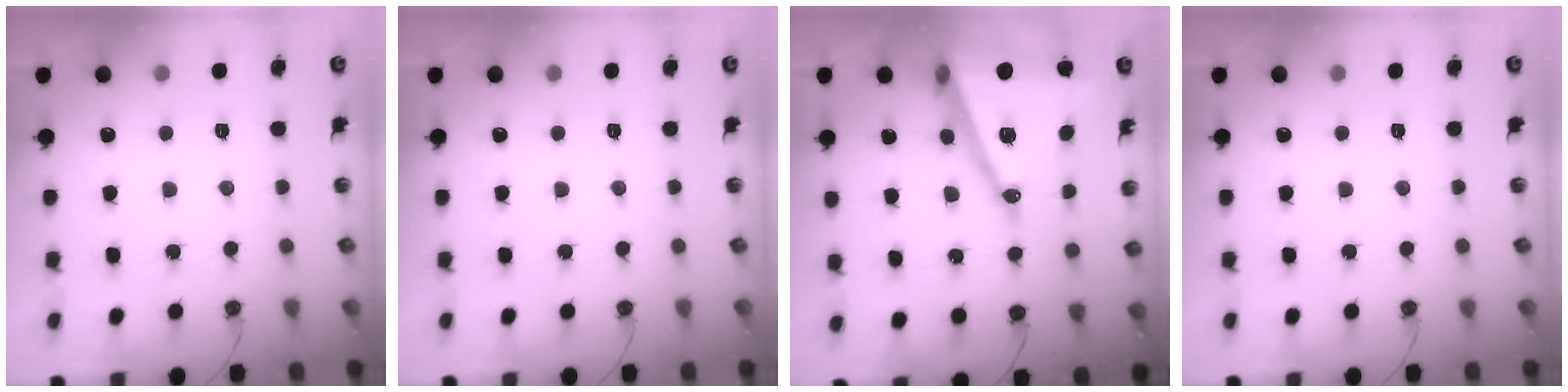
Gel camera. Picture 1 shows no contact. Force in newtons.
{"total": 0.0}
{"total": 23.9, "press": 23.6, "slide": 3.7}
{"total": 0.0}